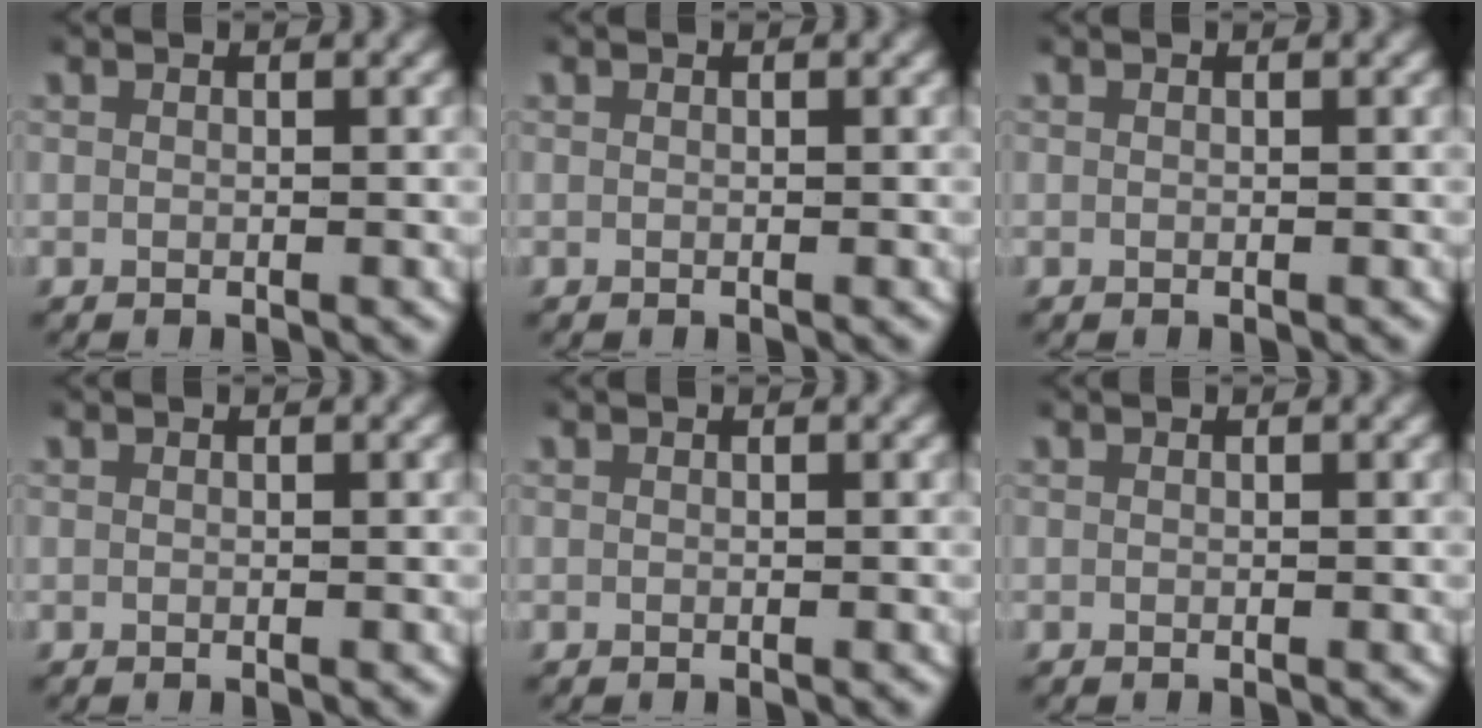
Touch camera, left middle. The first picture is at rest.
{"total": 0.0}
{"total": 0.0}
{"total": 0.0}
{"total": 0.0}
{"total": 0.0}